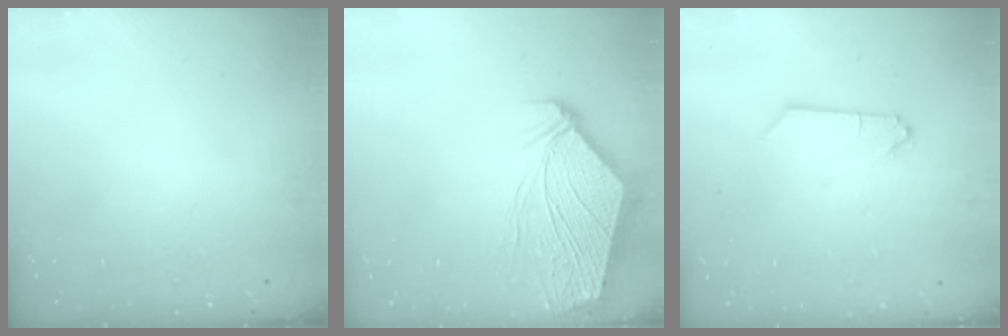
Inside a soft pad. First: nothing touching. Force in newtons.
{"total": 9.7, "press": 9.7, "slide": 0.8}
{"total": 0.0}